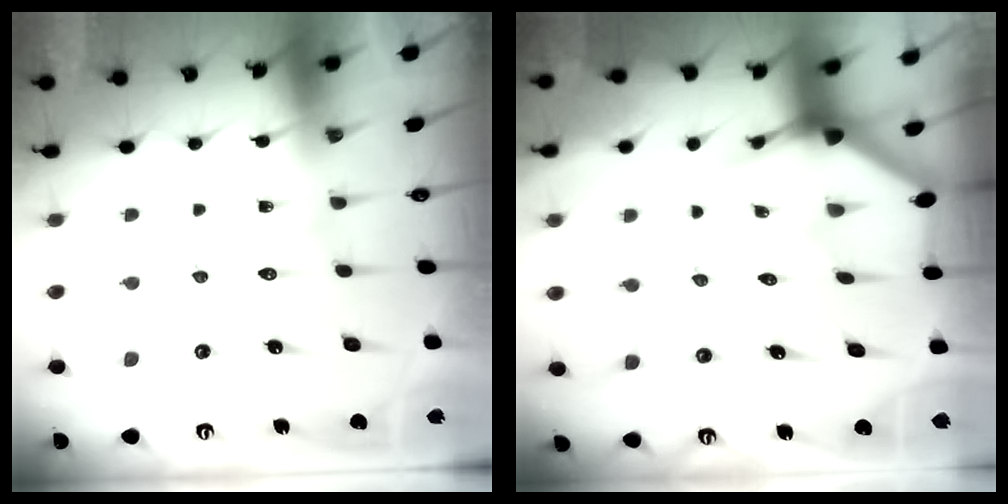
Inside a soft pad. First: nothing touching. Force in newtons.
{"total": 3.5, "press": 3.4, "slide": 0.2}